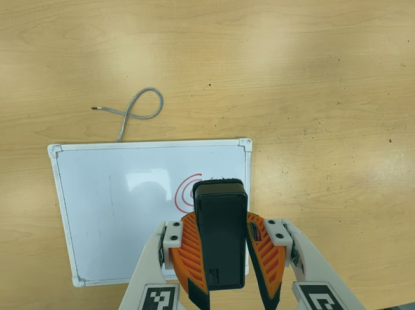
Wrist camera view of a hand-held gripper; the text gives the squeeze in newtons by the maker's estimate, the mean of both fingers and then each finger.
{"total": 11.8, "left": 11.0, "right": 12.5}